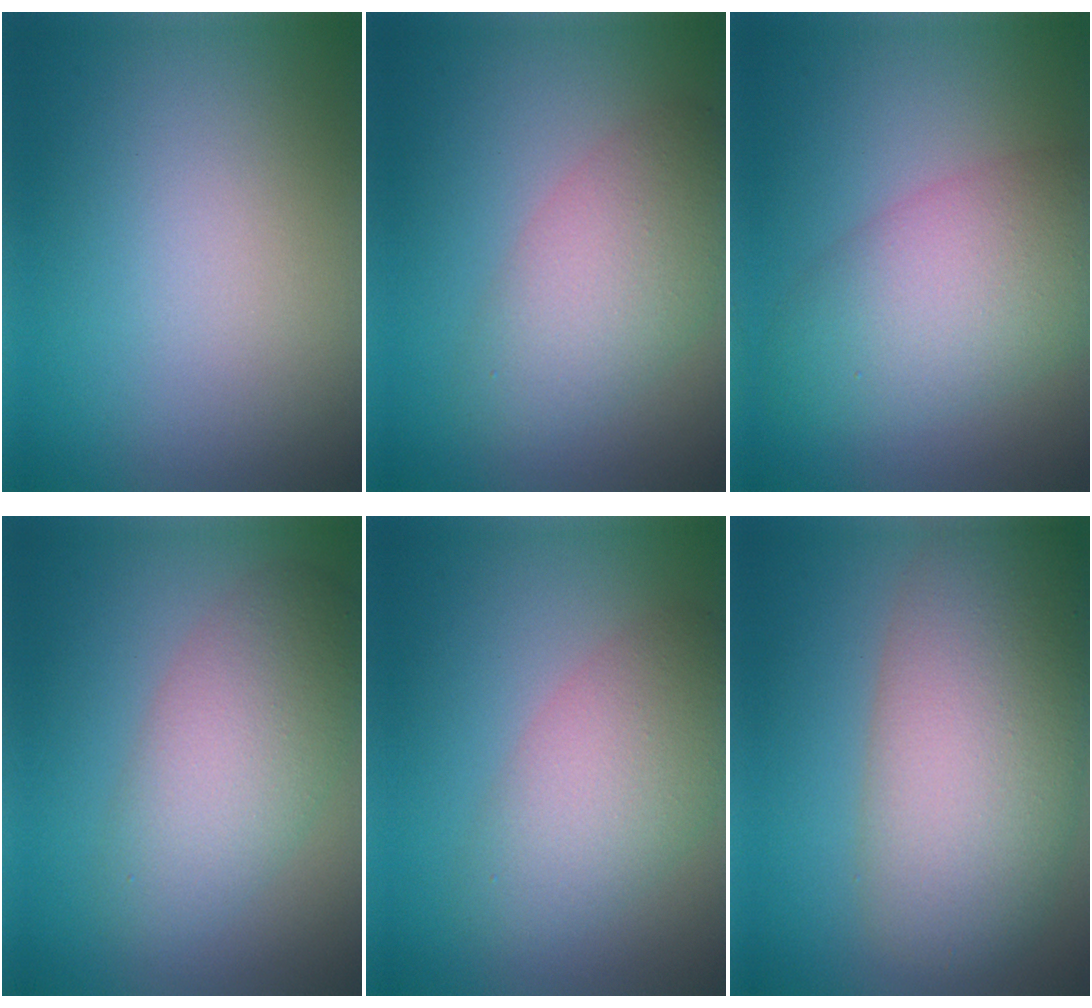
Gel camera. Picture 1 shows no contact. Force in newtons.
{"total": 5.0, "press": 5.0, "slide": 0.3}
{"total": 6.8, "press": 6.8, "slide": 0.1}
{"total": 5.5, "press": 5.5, "slide": 0.1}
{"total": 5.0, "press": 5.0, "slide": 0.3}
{"total": 9.4, "press": 9.4, "slide": 0.6}